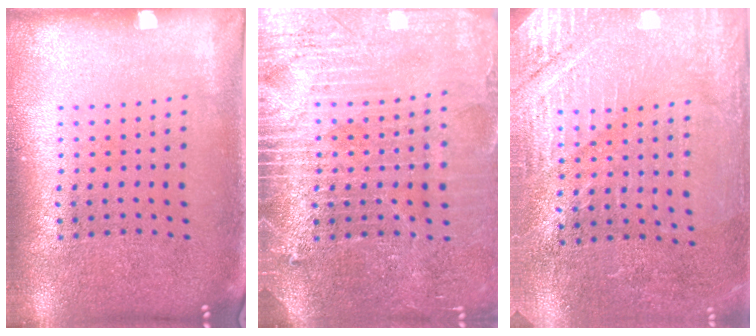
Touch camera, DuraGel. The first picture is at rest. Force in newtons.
{"total": 3.7, "press": 3.5, "slide": 1.4}
{"total": 2.8, "press": 2.8, "slide": 0.4}